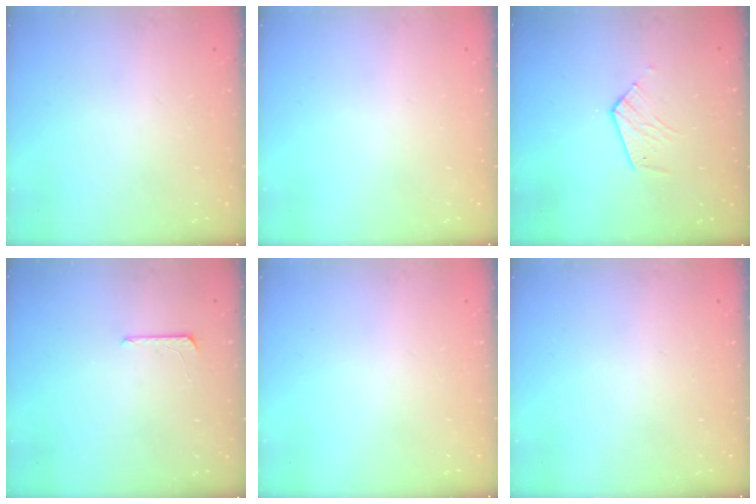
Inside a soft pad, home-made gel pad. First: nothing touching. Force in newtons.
{"total": 0.0}
{"total": 6.2, "press": 6.2, "slide": 0.5}
{"total": 4.9, "press": 4.9, "slide": 0.4}
{"total": 0.0}
{"total": 0.0}